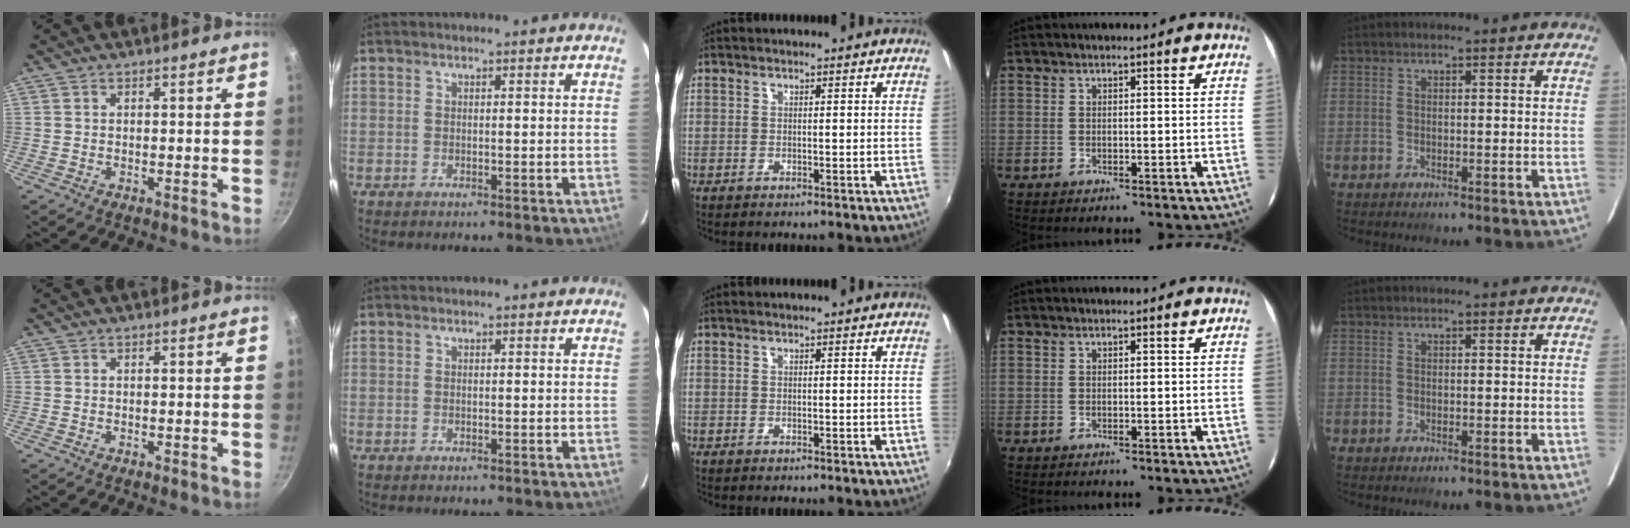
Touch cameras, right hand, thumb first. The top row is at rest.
{}